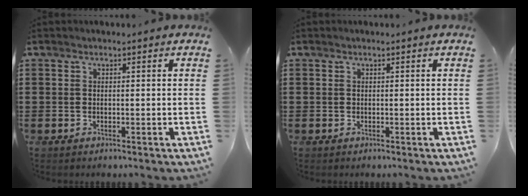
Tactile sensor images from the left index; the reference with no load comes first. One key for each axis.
{"total": 0.0}